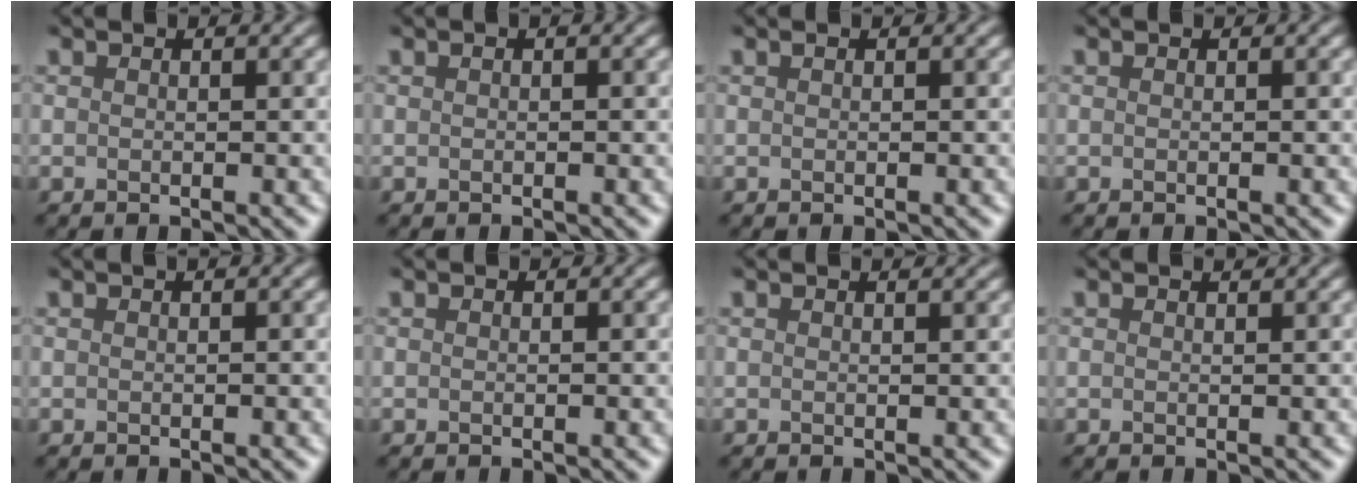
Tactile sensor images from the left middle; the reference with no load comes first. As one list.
[{"total": 0.7, "force": [0.3, 0.3, 0.6], "torque": [-0.003, 0.005, 0.000]}, {"total": 0.0}, {"total": 0.0}, {"total": 0.8, "force": [0.3, 0.3, 0.7], "torque": [-0.002, 0.006, -0.002]}, {"total": 0.0}, {"total": 1.6, "force": [1.1, 0.9, 0.8], "torque": [0.006, 0.019, -0.007]}, {"total": 0.9, "force": [0.8, 0.3, 0.3], "torque": [0.003, 0.011, -0.004]}]